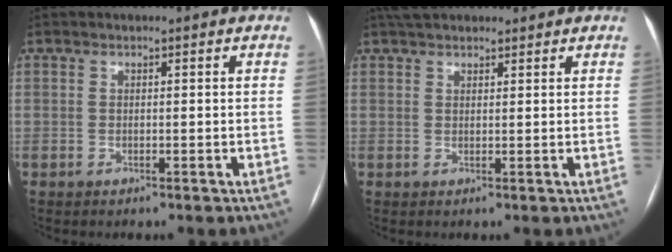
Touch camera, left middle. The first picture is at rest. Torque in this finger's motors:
{"motor_torque": [0.27, -0.27, 0.01, 0.02]}